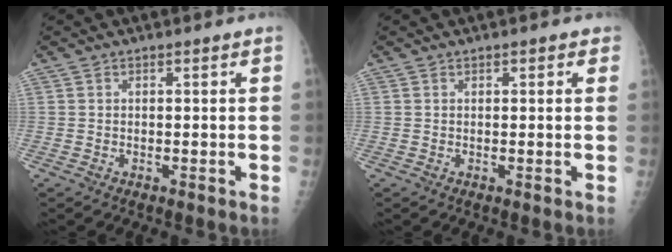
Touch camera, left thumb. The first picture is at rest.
{"total": 1.4, "force": [0.7, 0.8, 0.9], "torque": [0.000, 0.001, 0.005]}